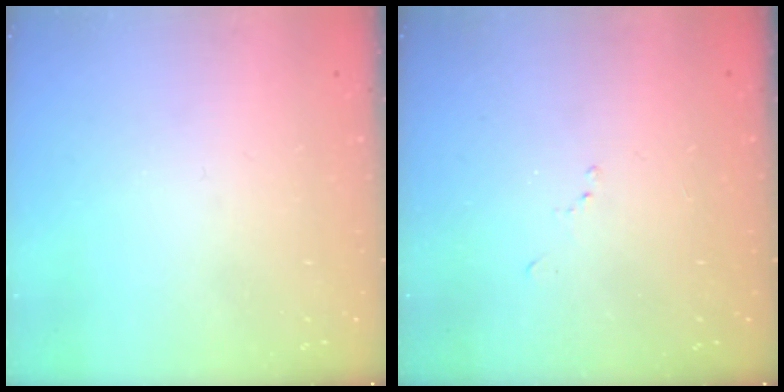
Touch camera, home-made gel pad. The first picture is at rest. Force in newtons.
{"total": 5.7, "press": 5.7, "slide": 0.7}